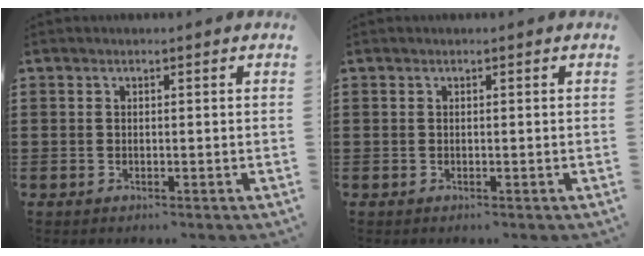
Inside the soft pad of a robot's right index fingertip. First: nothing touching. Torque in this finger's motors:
{"motor_torque": [-0.16, 0.56, 0.00, -0.01]}